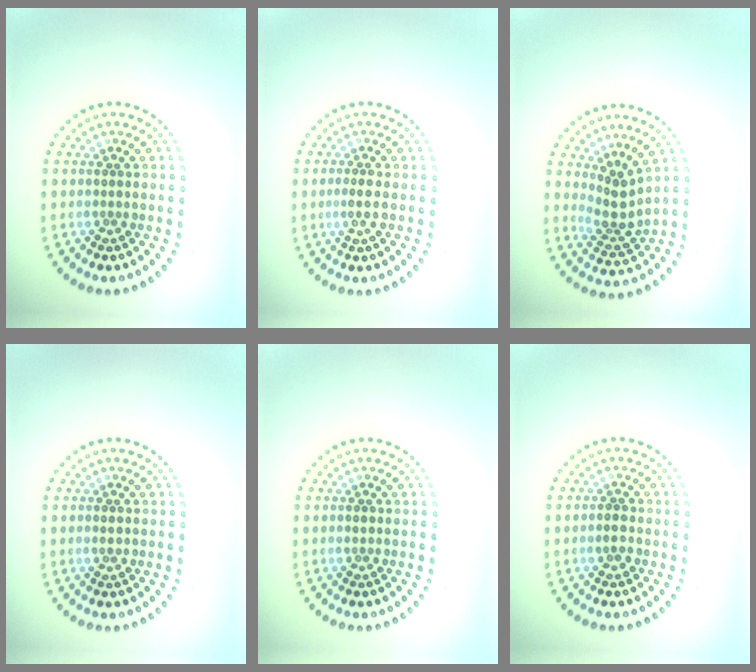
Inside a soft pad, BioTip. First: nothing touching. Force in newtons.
{"total": 1.3, "press": 1.2, "slide": 0.5}
{"total": 2.9, "press": 2.0, "slide": 2.0}
{"total": 0.9, "press": 0.9, "slide": 0.1}
{"total": 0.5, "press": 0.5, "slide": 0.0}
{"total": 1.3, "press": 1.2, "slide": 0.5}